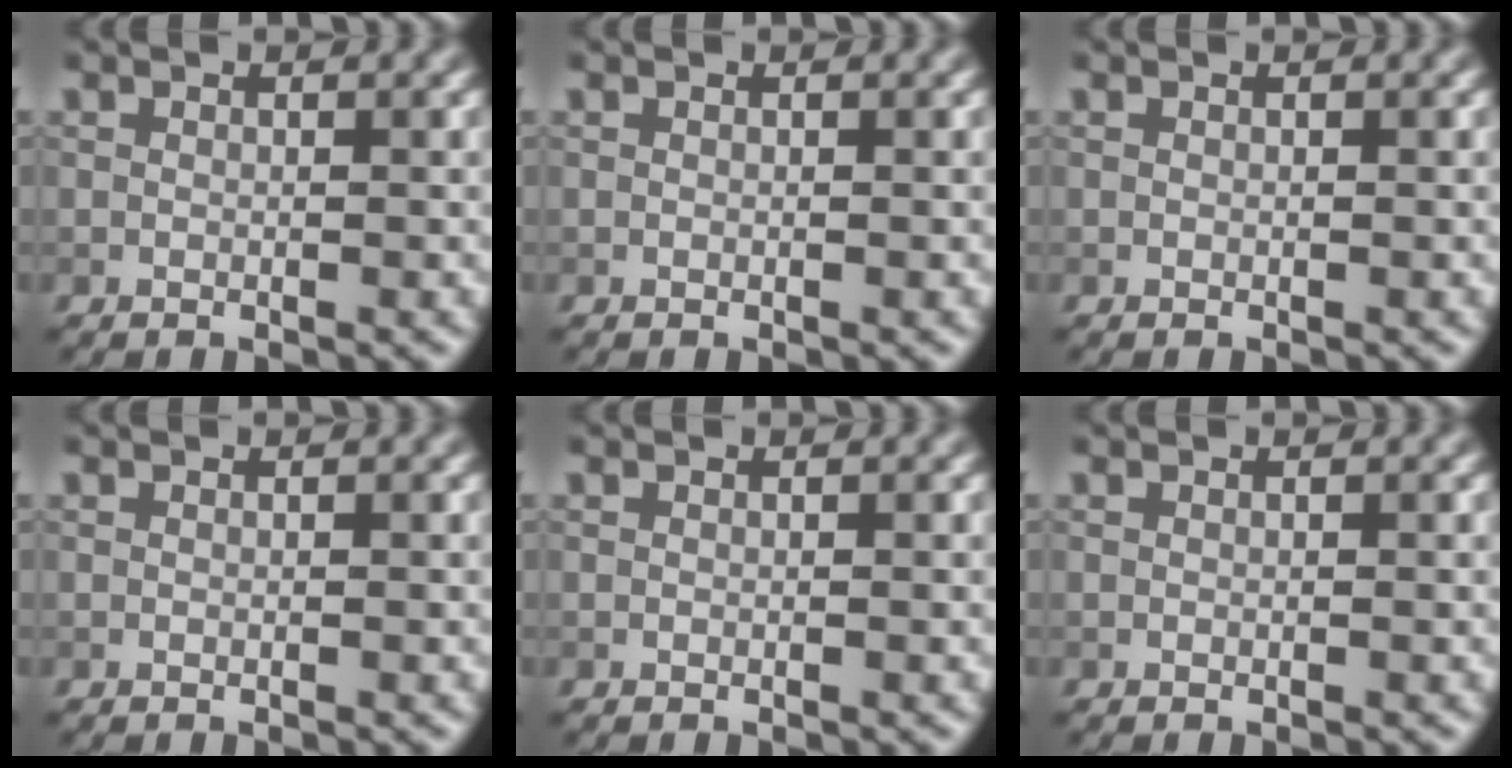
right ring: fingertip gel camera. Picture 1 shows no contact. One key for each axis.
{"total": 0.0}
{"total": 0.0}
{"total": 0.0}
{"total": 0.0}
{"total": 0.0}